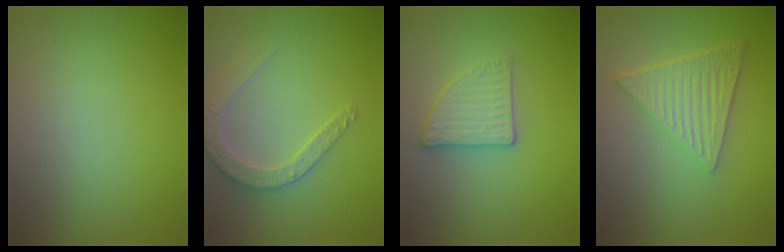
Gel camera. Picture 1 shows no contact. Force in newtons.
{"total": 2.7, "press": 2.7, "slide": 0.3}
{"total": 2.9, "press": 2.7, "slide": 1.1}
{"total": 6.4, "press": 4.4, "slide": 4.7}